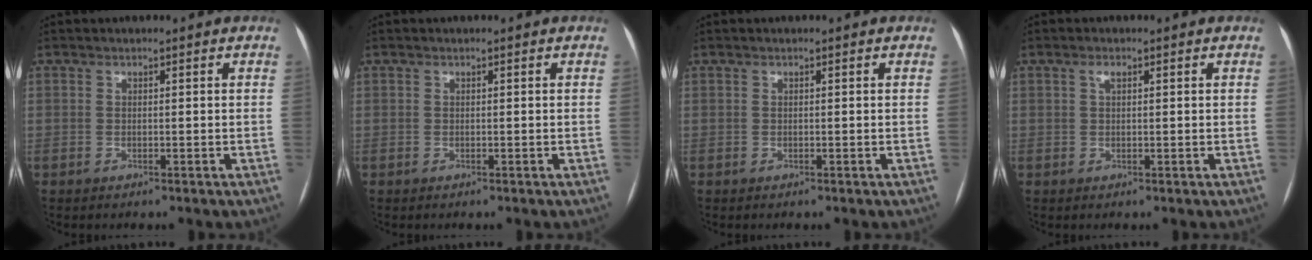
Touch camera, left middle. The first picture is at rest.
{"total": 0.0}
{"total": 0.0}
{"total": 1.1, "force": [0.5, 0.4, 0.8], "torque": [-0.019, 0.005, 0.009]}